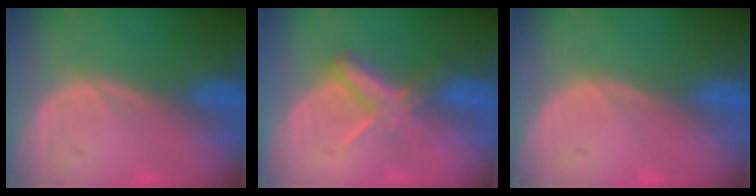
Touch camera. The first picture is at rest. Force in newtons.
{"total": 5.6, "press": 5.2, "slide": 2.2}
{"total": 0.0}